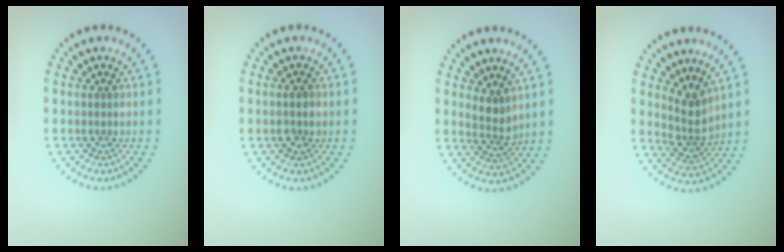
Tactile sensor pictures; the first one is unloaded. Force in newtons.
{"total": 1.4, "press": 1.4, "slide": 0.2}
{"total": 2.0, "press": 1.6, "slide": 1.2}
{"total": 2.8, "press": 2.2, "slide": 1.7}